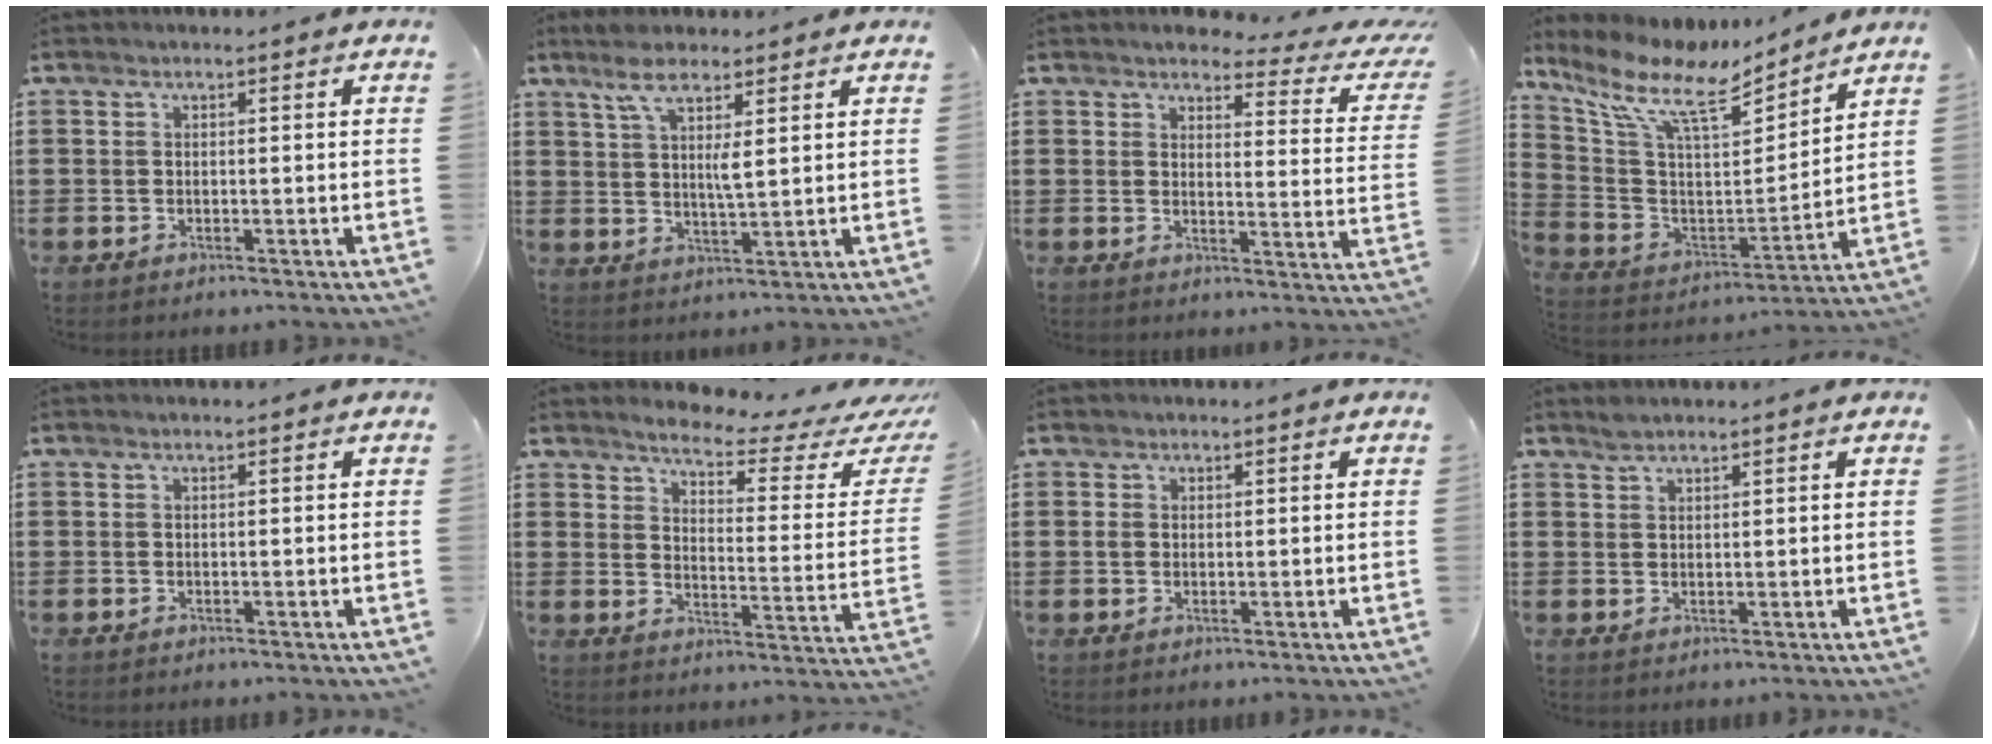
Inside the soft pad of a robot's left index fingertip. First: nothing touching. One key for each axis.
{"total": 6.8, "fx": 3.9, "fy": 1.7, "fz": 5.3, "tx": -0.106, "ty": -0.005, "tz": 0.065}
{"total": 4.0, "fx": 3.4, "fy": 0.6, "fz": 1.9, "tx": -0.046, "ty": -0.021, "tz": 0.055}
{"total": 10.7, "fx": 7.8, "fy": 3.5, "fz": 6.4, "tx": -0.159, "ty": -0.043, "tz": 0.129}
{"total": 0.0}
{"total": 4.3, "fx": 3.9, "fy": 0.3, "fz": 1.9, "tx": -0.045, "ty": -0.034, "tz": 0.056}
{"total": 1.2, "fx": 0.3, "fy": 1.1, "fz": 0.4, "tx": -0.010, "ty": 0.007, "tz": 0.006}
{"total": 1.4, "fx": 1.3, "fy": 0.3, "fz": 0.3, "tx": -0.009, "ty": 0.001, "tz": 0.024}